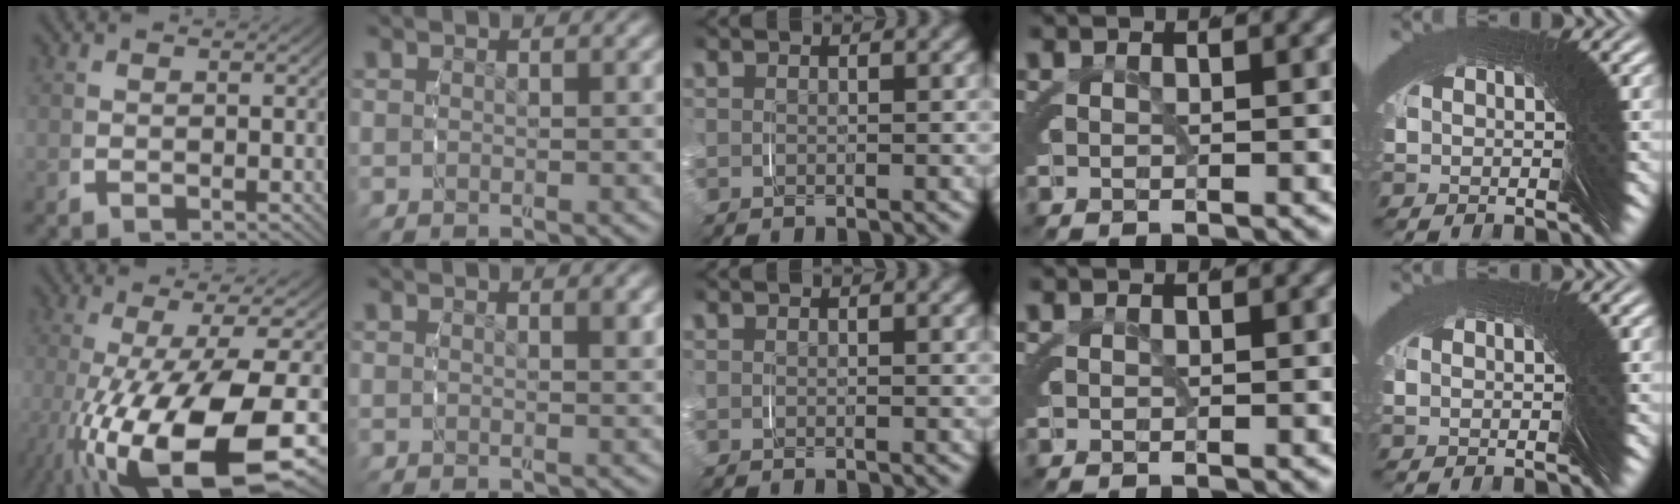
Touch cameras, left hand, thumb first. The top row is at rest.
{"thumb": {"total": 17.5, "force": [-4.5, 8.5, 14.6], "torque": [-0.288, -0.039, -0.028]}, "index": {"total": 0.6, "force": [0.3, -0.1, 0.5], "torque": [-0.003, 0.000, 0.005]}, "little": {"total": 1.7, "force": [0.6, -1.4, -0.5], "torque": [0.018, 0.015, 0.006]}}